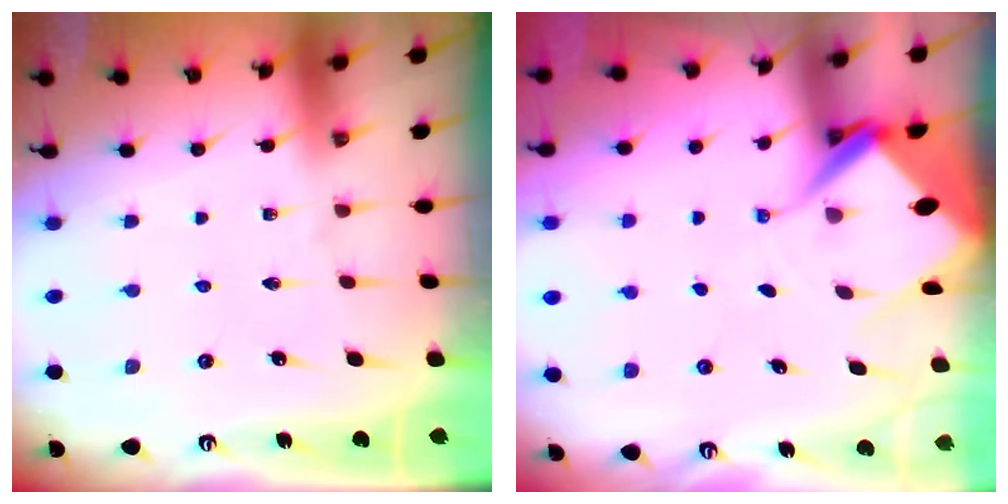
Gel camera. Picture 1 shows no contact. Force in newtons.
{"total": 7.5, "press": 7.5, "slide": 0.8}